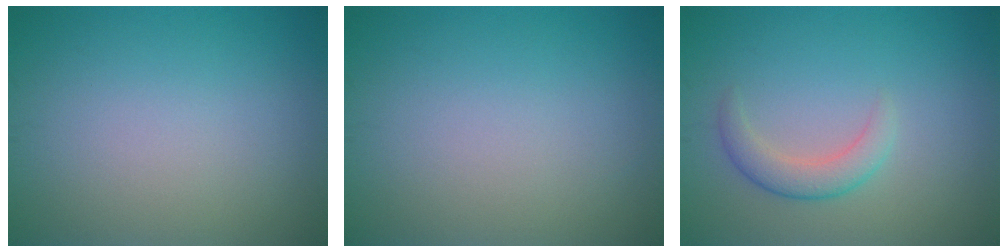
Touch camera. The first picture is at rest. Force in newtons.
{"total": 0.0}
{"total": 2.4, "press": 2.4, "slide": 0.2}